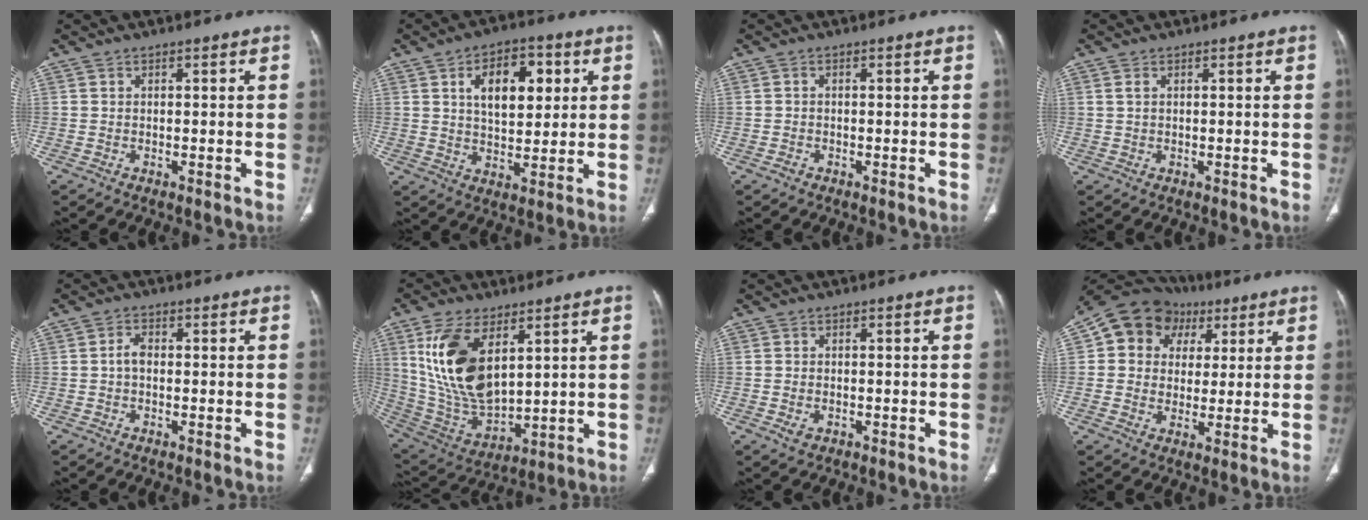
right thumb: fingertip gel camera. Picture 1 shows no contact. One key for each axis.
{"total": 11.9, "fx": 3.8, "fy": 6.7, "fz": 9.1, "tx": -0.107, "ty": -0.007, "tz": 0.062}
{"total": 0.9, "fx": -0.6, "fy": 0.6, "fz": 0.2, "tx": -0.004, "ty": 0.003, "tz": -0.011}
{"total": 1.2, "fx": 0.5, "fy": 0.6, "fz": 0.9, "tx": -0.025, "ty": 0.008, "tz": 0.017}
{"total": 2.1, "fx": -0.2, "fy": 1.4, "fz": 1.6, "tx": -0.025, "ty": 0.006, "tz": -0.009}
{"total": 18.1, "fx": 6.4, "fy": 9.4, "fz": 14.1, "tx": -0.262, "ty": -0.028, "tz": 0.140}
{"total": 1.9, "fx": -0.8, "fy": 1.3, "fz": 1.2, "tx": -0.021, "ty": 0.004, "tz": -0.007}
{"total": 13.5, "fx": 4.3, "fy": 11.5, "fz": 5.6, "tx": -0.064, "ty": 0.017, "tz": 0.068}